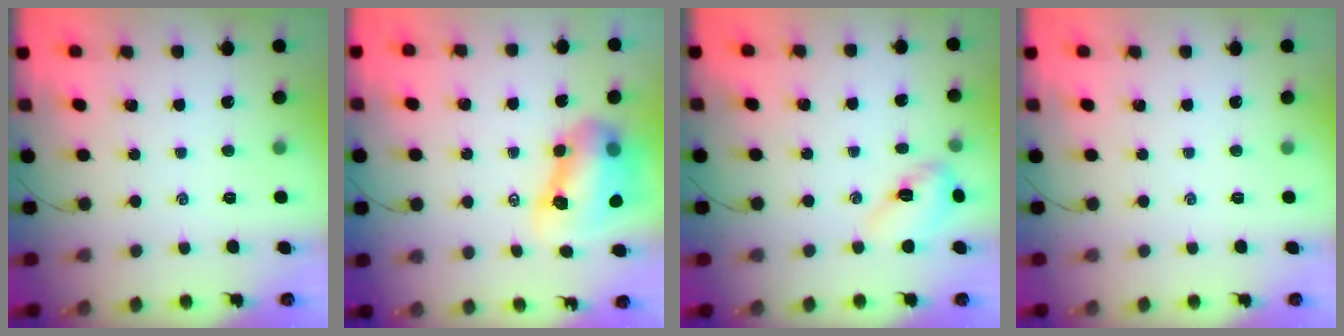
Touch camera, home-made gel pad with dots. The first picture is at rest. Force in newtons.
{"total": 11.2, "press": 10.8, "slide": 3.2}
{"total": 8.1, "press": 8.1, "slide": 0.8}
{"total": 0.0}